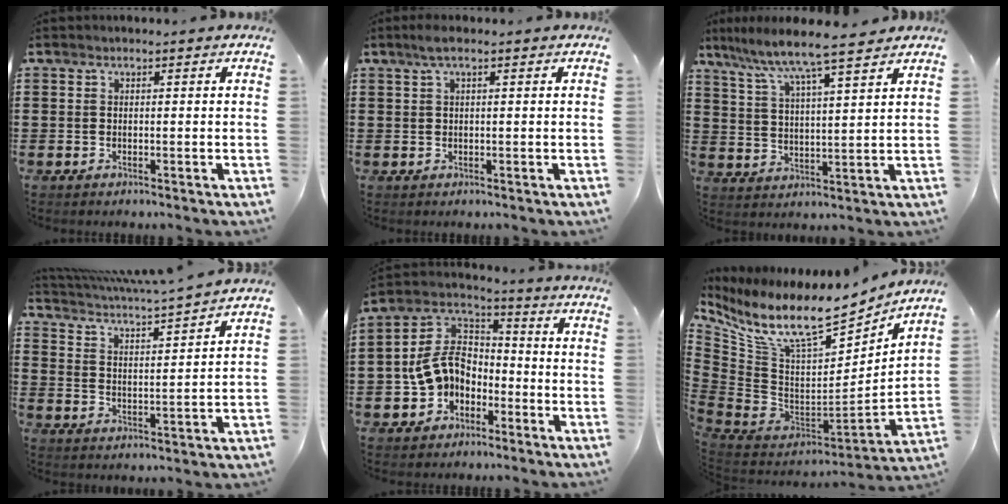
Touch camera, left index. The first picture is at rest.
{"total": 1.8, "force": [0.7, 0.2, 1.6], "torque": [-0.032, 0.002, 0.013]}
{"total": 6.9, "force": [6.1, -0.3, 3.3], "torque": [-0.088, -0.037, 0.099]}
{"total": 4.1, "force": [3.8, -0.5, 1.3], "torque": [-0.046, -0.035, 0.058]}
{"total": 9.0, "force": [-2.5, 7.1, 5.0], "torque": [-0.141, 0.007, -0.057]}
{"total": 11.9, "force": [8.5, 3.2, 7.6], "torque": [-0.172, -0.069, 0.147]}